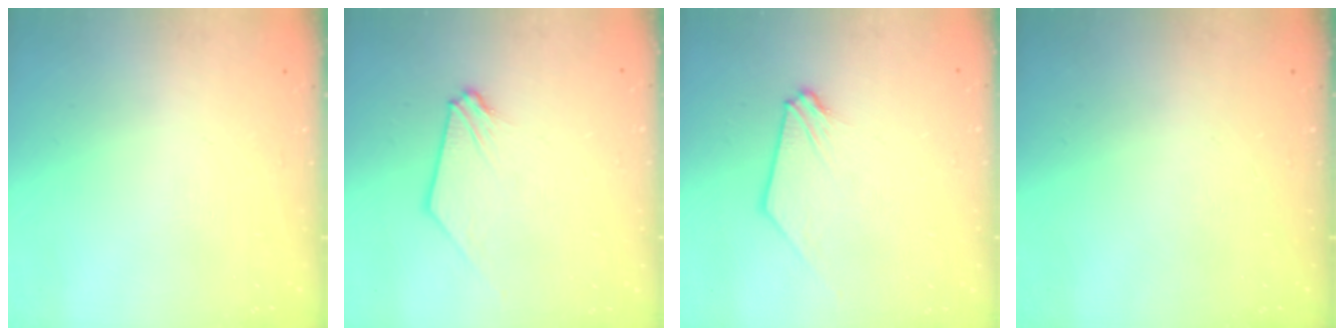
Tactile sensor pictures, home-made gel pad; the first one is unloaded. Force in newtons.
{"total": 0.0}
{"total": 0.0}
{"total": 0.0}